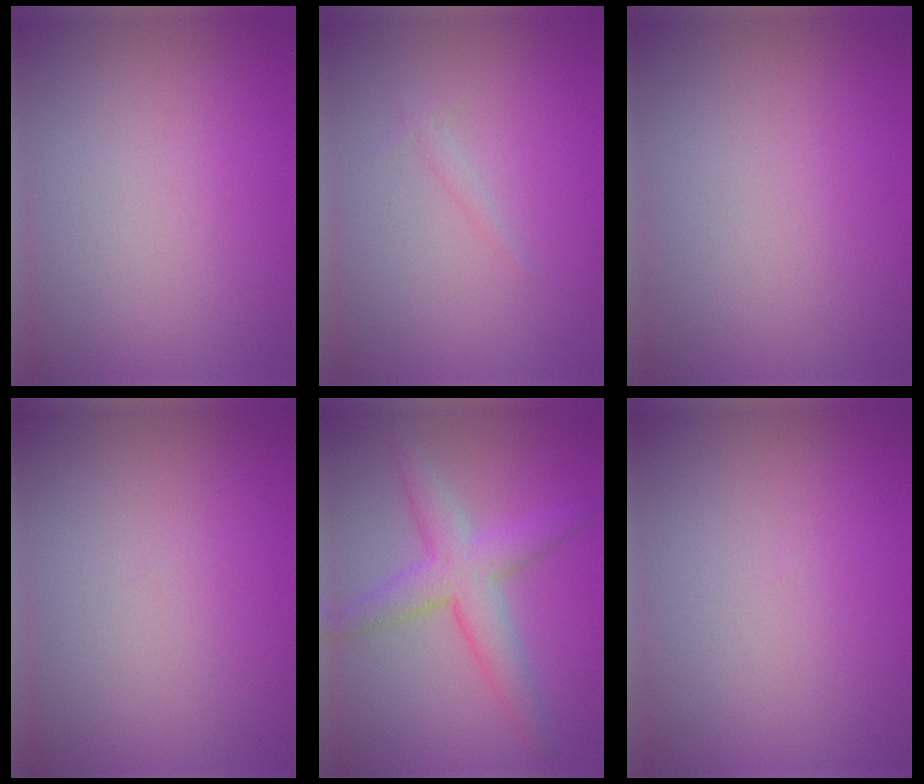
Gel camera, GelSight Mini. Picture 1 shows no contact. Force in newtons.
{"total": 0.7, "press": 0.7, "slide": 0.1}
{"total": 0.0}
{"total": 0.0}
{"total": 4.4, "press": 4.4, "slide": 0.1}
{"total": 0.0}